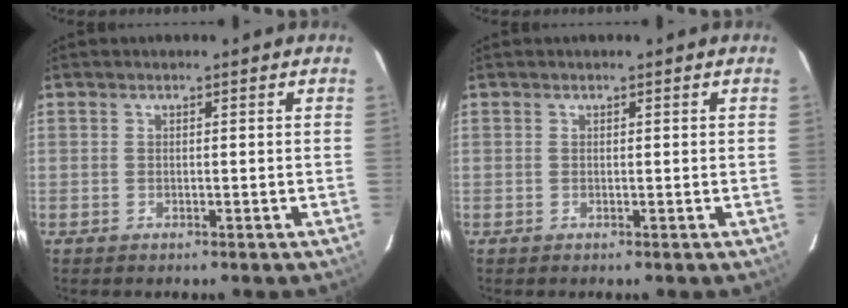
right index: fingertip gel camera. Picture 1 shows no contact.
{"total": 0.0}